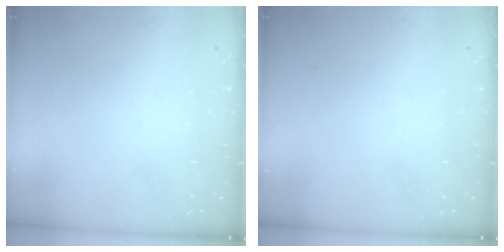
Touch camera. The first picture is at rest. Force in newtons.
{"total": 0.0}